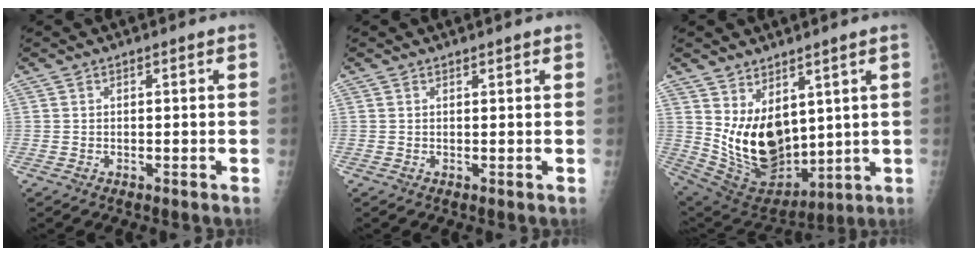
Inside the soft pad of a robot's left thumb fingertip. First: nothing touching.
{"total": 0.7, "force": [0.6, 0.2, 0.2], "torque": [-0.004, -0.003, 0.009]}
{"total": 14.3, "force": [3.6, 9.0, 10.5], "torque": [-0.146, -0.045, 0.101]}